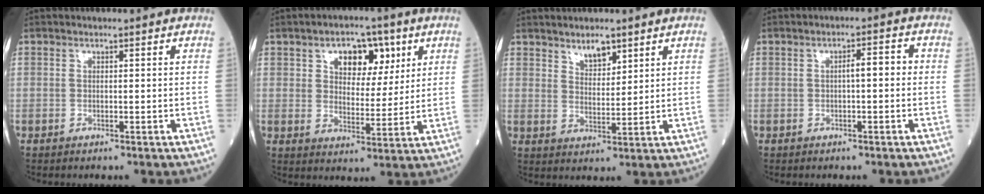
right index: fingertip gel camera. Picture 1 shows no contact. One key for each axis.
{"total": 8.3, "fx": 3.9, "fy": 4.7, "fz": 5.6, "tx": -0.078, "ty": 0.017, "tz": 0.062}
{"total": 4.0, "fx": 3.0, "fy": 1.5, "fz": 2.2, "tx": -0.039, "ty": -0.003, "tz": 0.055}
{"total": 2.8, "fx": -0.1, "fy": 0.7, "fz": 2.7, "tx": -0.039, "ty": 0.011, "tz": -0.002}